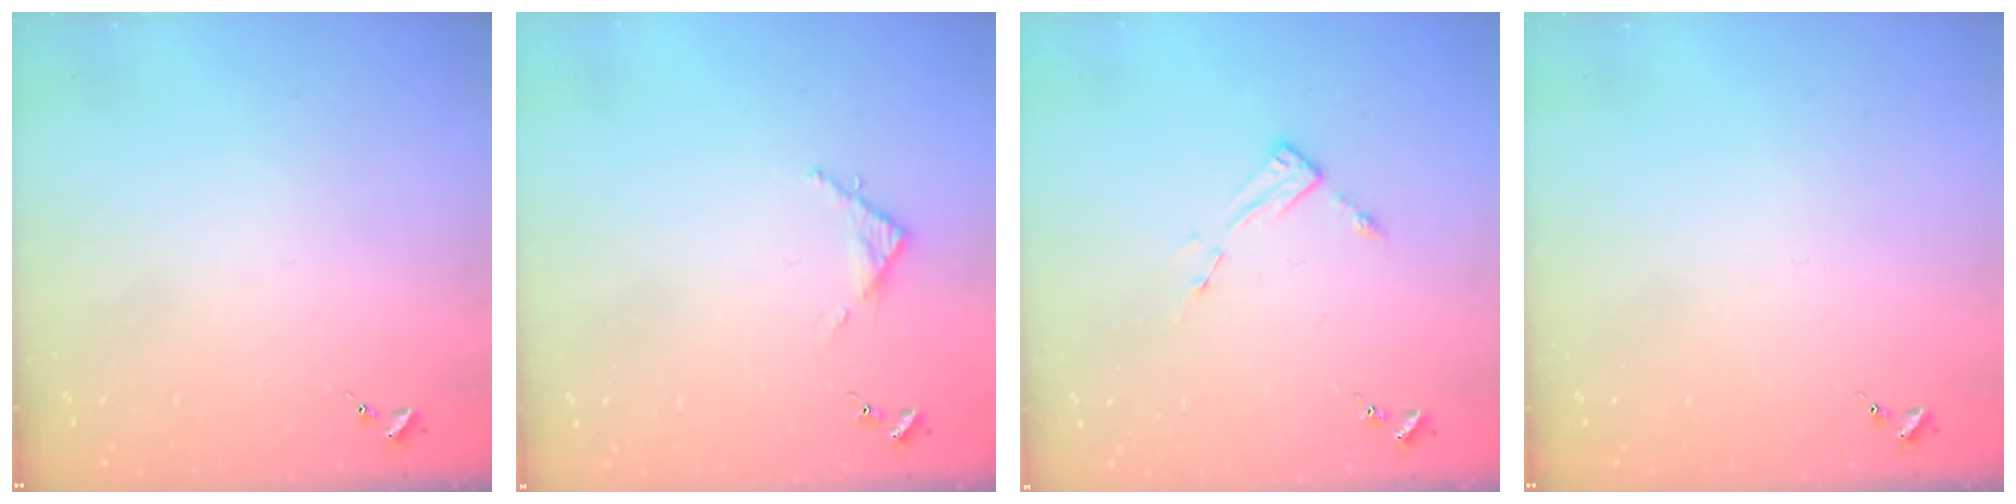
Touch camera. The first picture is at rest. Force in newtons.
{"total": 3.3, "press": 3.2, "slide": 0.3}
{"total": 4.4, "press": 4.4, "slide": 0.2}
{"total": 0.0}